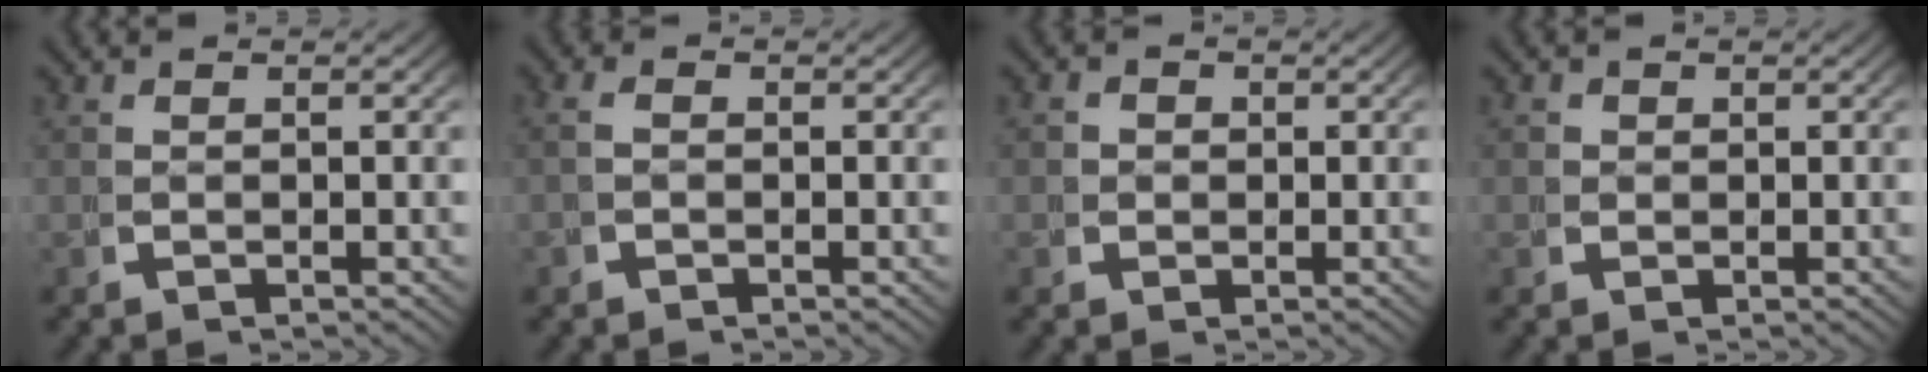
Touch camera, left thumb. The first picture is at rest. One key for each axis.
{"total": 0.7, "fx": -0.4, "fy": 0.4, "fz": 0.3, "tx": -0.005, "ty": 0.004, "tz": -0.013}
{"total": 1.5, "fx": -0.1, "fy": 1.4, "fz": 0.1, "tx": 0.003, "ty": -0.001, "tz": -0.008}
{"total": 1.1, "fx": 0.1, "fy": 1.1, "fz": 0.0, "tx": 0.002, "ty": -0.006, "tz": 0.000}